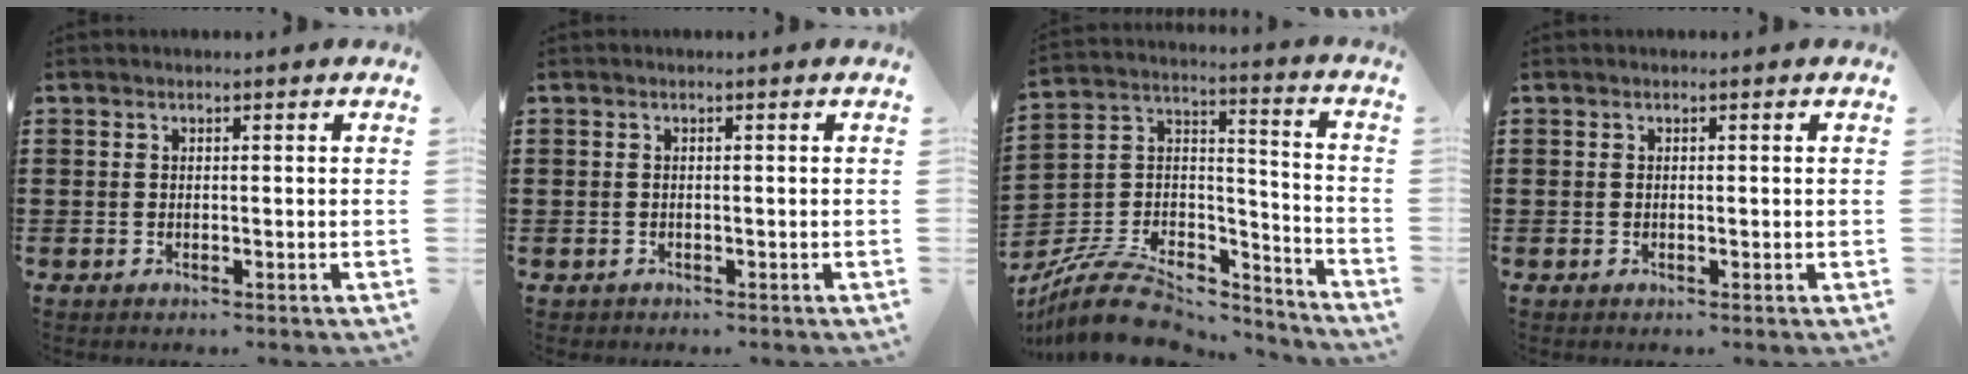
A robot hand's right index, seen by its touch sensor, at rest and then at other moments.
{"total": 0.7, "force": [-0.4, 0.6, -0.1], "torque": [0.000, 0.005, -0.011]}
{"total": 9.4, "force": [-7.4, 4.2, 3.9], "torque": [-0.088, 0.017, -0.142]}
{"total": 0.0}